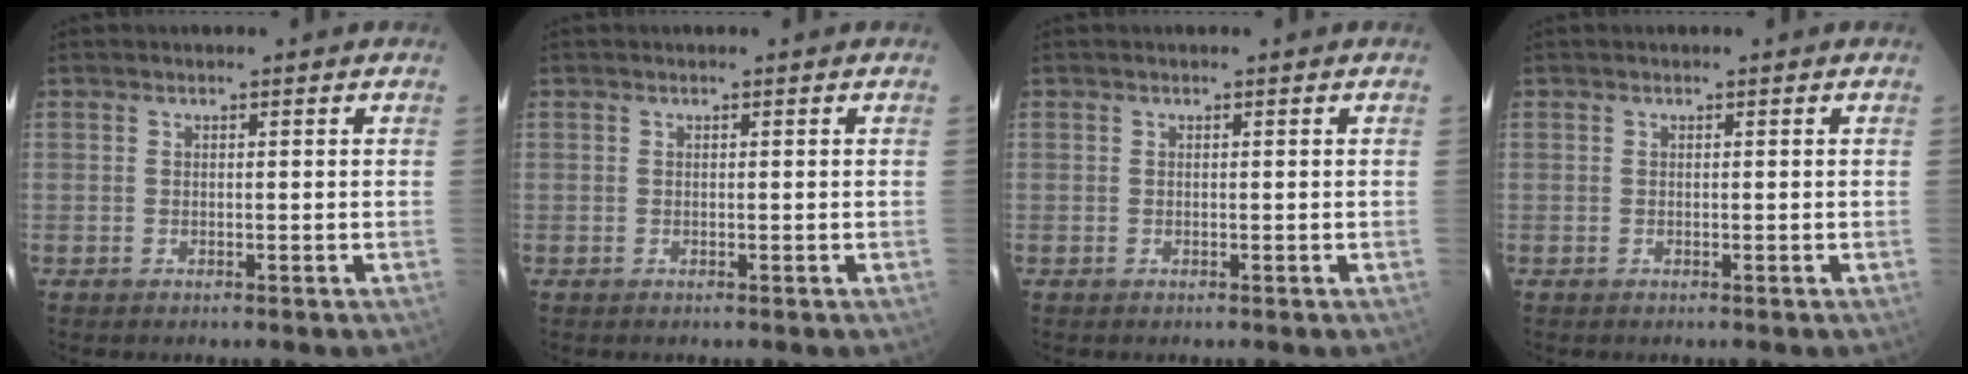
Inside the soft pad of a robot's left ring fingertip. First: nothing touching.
{"total": 0.0}
{"total": 0.0}
{"total": 0.0}